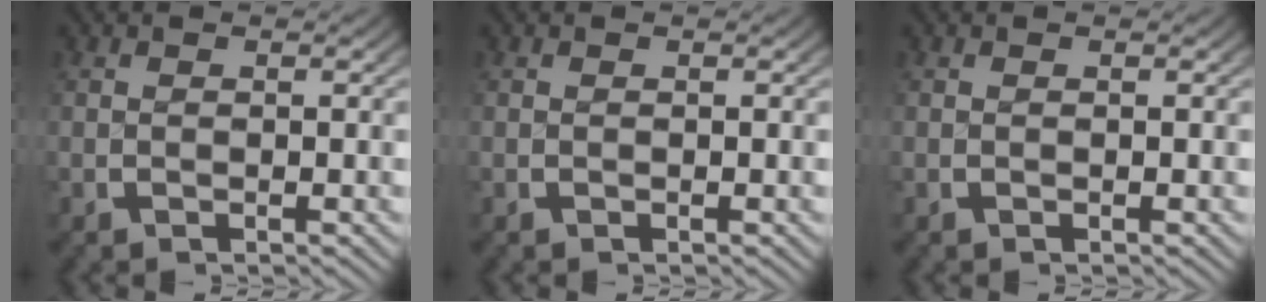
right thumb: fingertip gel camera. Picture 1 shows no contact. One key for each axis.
{"total": 0.0}
{"total": 0.0}